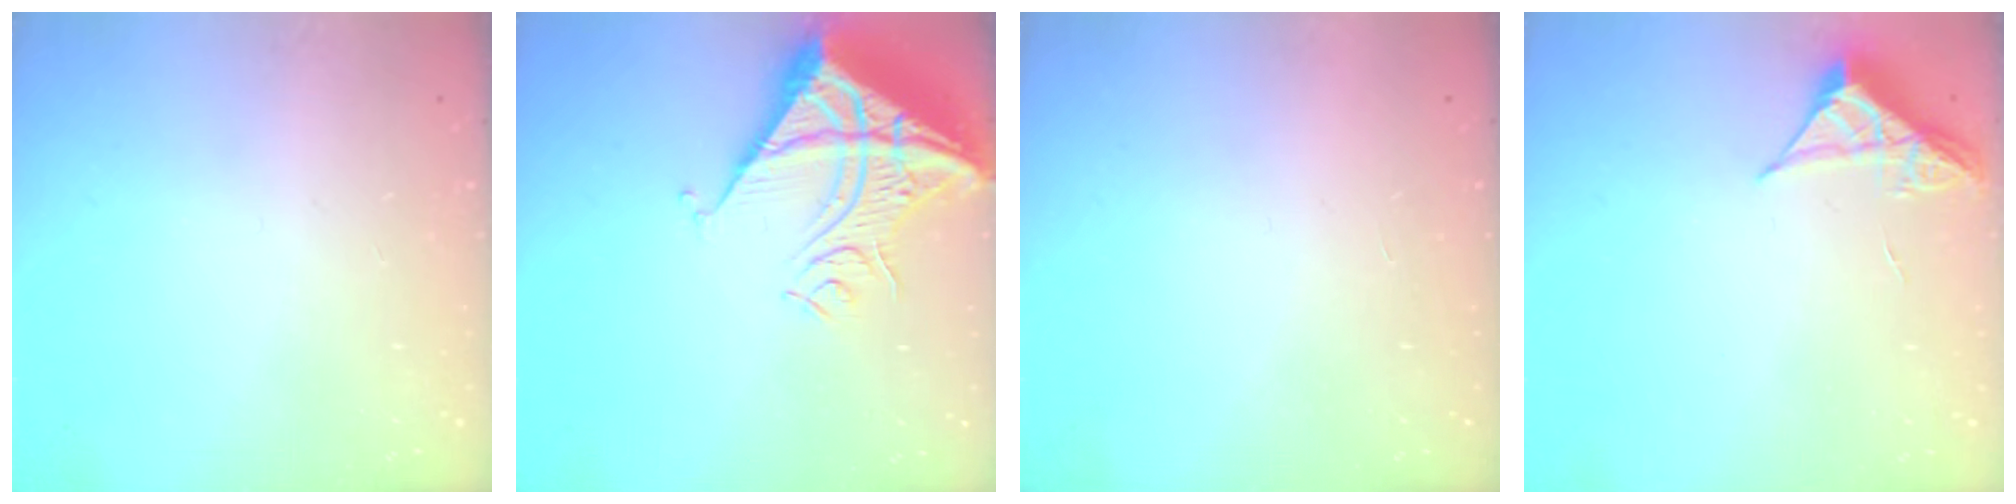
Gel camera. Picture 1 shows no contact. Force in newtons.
{"total": 14.2, "press": 14.1, "slide": 1.9}
{"total": 1.7, "press": 1.7, "slide": 0.1}
{"total": 5.2, "press": 5.1, "slide": 0.3}